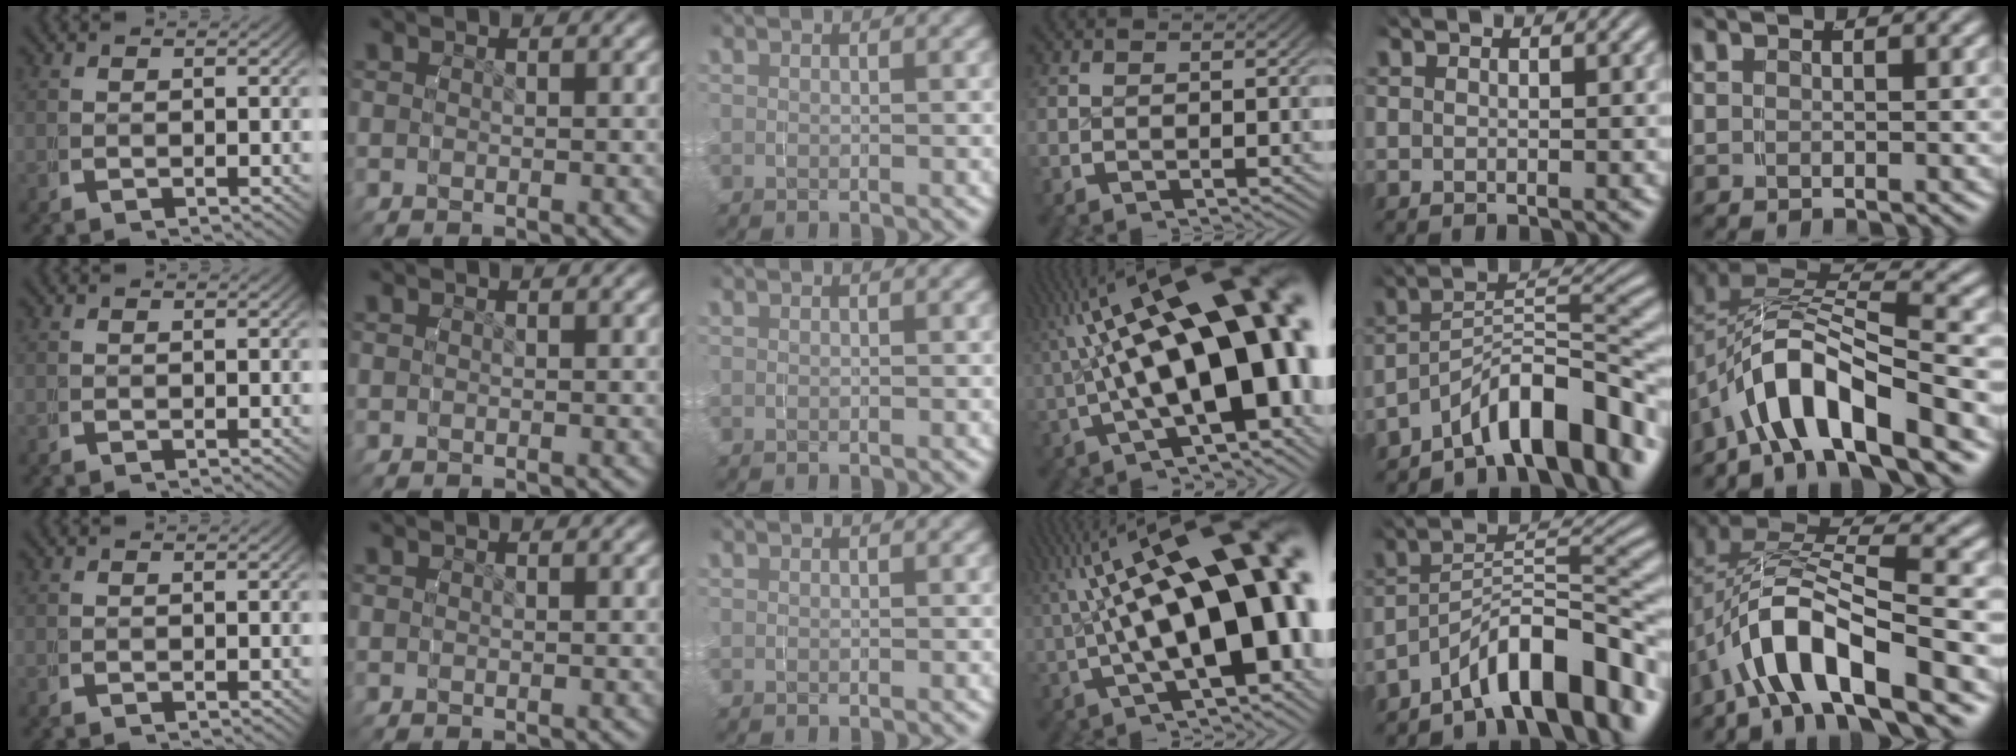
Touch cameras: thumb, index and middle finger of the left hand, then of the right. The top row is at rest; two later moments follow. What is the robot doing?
{"motion": "grasp_and_lifting", "object": "water bottle"}